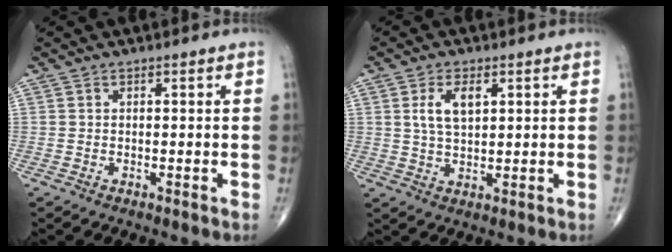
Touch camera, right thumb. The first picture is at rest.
{"total": 5.8, "force": [1.9, 2.9, 4.6], "torque": [-0.087, -0.005, 0.038]}